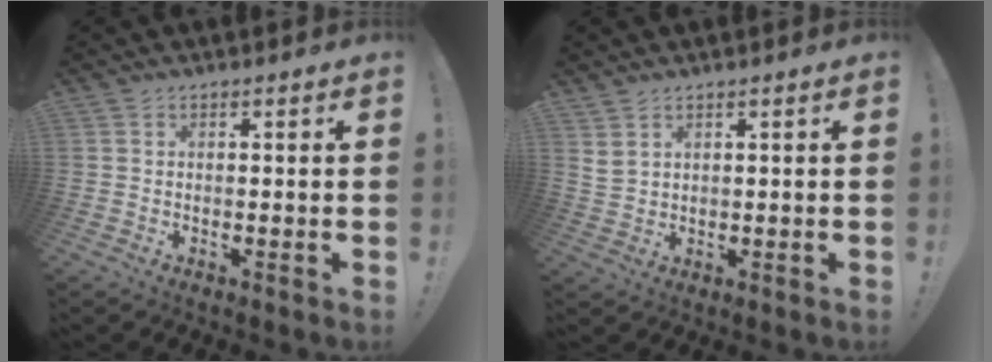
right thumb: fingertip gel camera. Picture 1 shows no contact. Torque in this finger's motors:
{"motor_torque": [-0.43, -0.18, -0.30, 0.25, 0.02]}